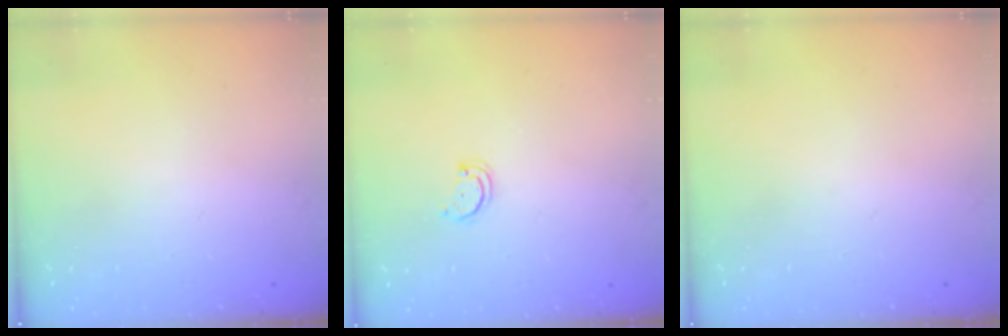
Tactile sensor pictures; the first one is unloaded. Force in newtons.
{"total": 2.2, "press": 2.1, "slide": 0.4}
{"total": 0.0}